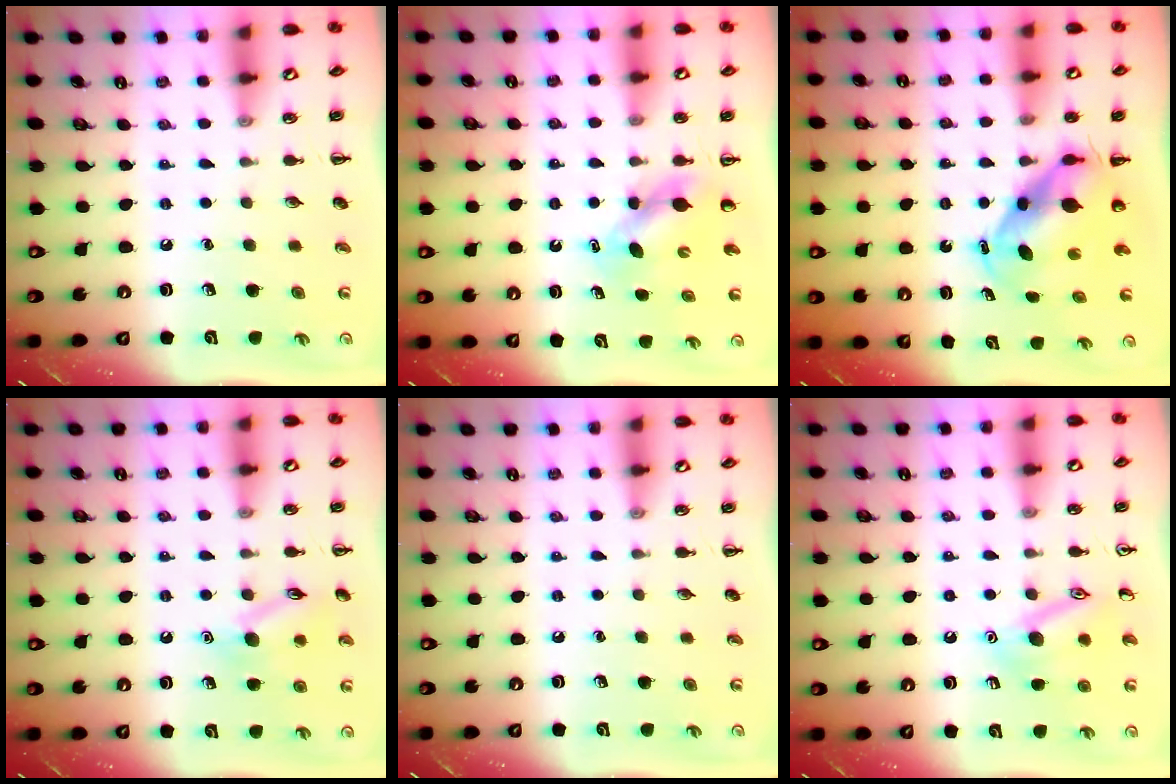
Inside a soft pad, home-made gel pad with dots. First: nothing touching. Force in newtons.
{"total": 5.2, "press": 5.1, "slide": 0.5}
{"total": 7.1, "press": 6.7, "slide": 2.4}
{"total": 10.8, "press": 10.7, "slide": 0.6}
{"total": 0.0}
{"total": 12.6, "press": 12.6, "slide": 0.9}